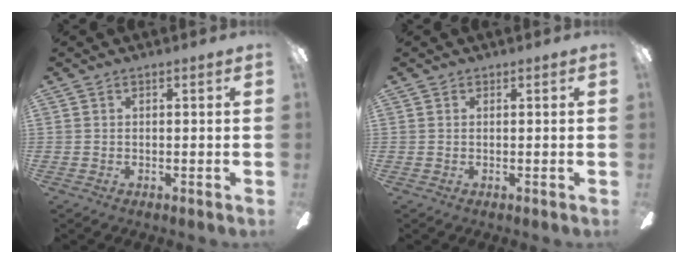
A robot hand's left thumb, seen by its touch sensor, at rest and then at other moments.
{"total": 0.0}